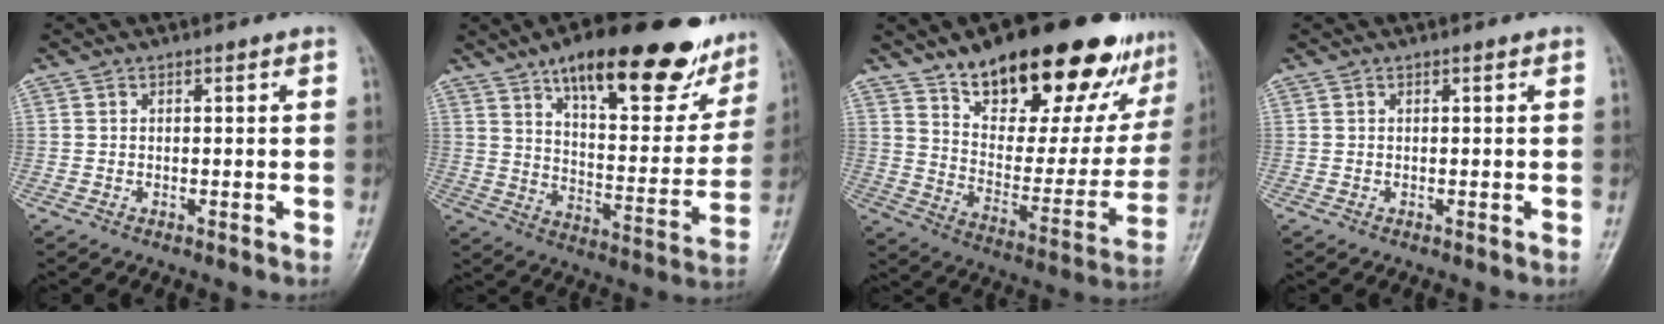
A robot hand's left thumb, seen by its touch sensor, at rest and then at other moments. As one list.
[{"total": 26.2, "force": [17.0, 9.3, 17.7], "torque": [-0.206, -0.051, 0.250]}, {"total": 27.9, "force": [18.4, 11.0, 17.8], "torque": [-0.208, -0.069, 0.278]}, {"total": 0.0}]